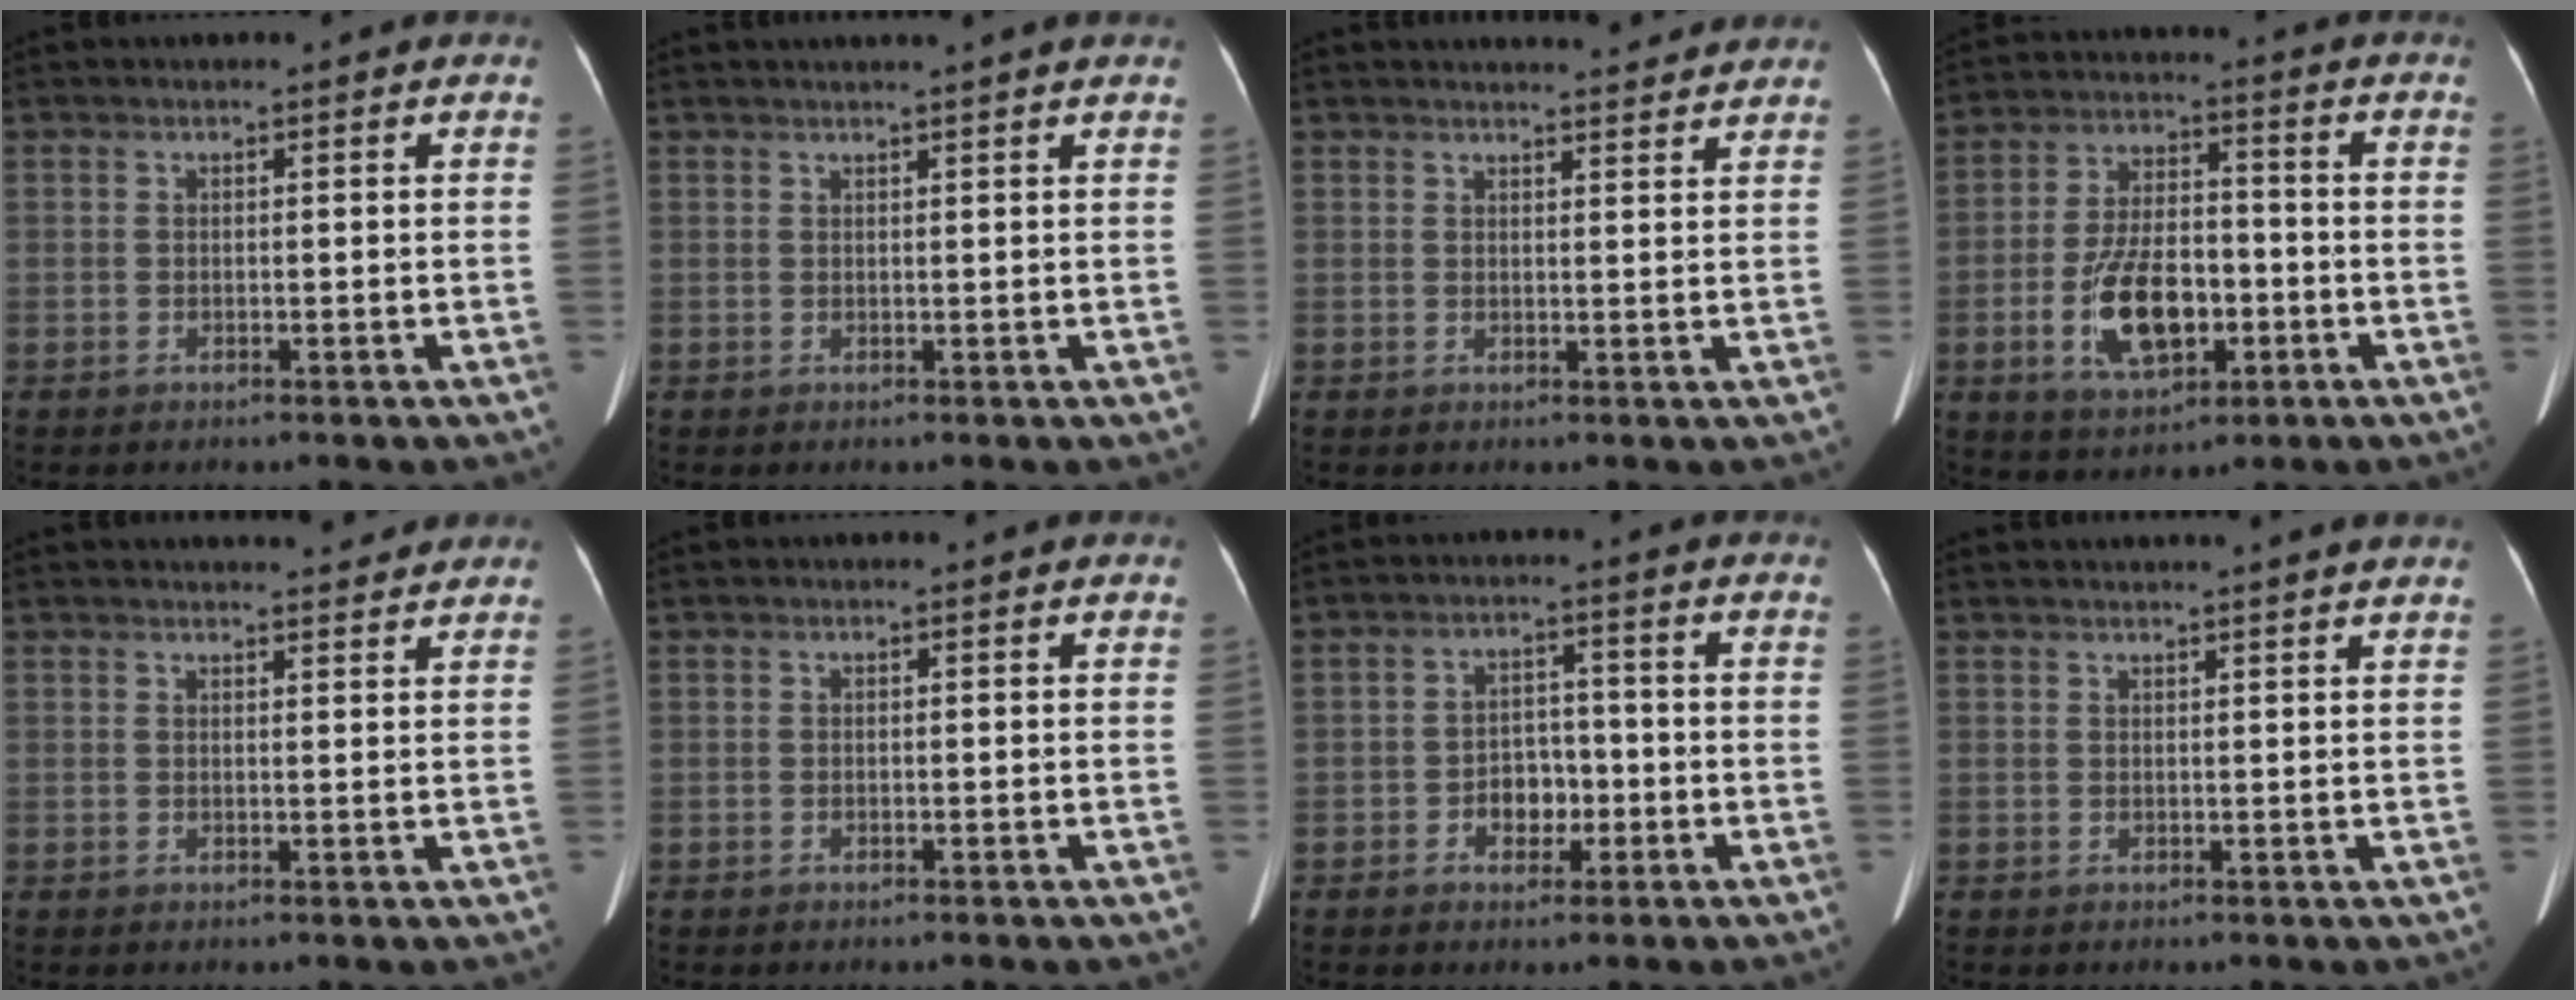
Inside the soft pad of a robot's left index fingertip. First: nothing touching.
{"total": 4.1, "force": [3.6, -0.8, 1.8], "torque": [-0.022, 0.021, 0.043]}
{"total": 6.5, "force": [6.3, 0.3, 1.5], "torque": [-0.020, 0.008, 0.067]}
{"total": 11.6, "force": [-3.6, 5.7, 9.5], "torque": [-0.189, 0.006, -0.058]}
{"total": 4.5, "force": [4.4, 0.3, 1.1], "torque": [-0.017, 0.004, 0.049]}
{"total": 0.0}
{"total": 4.5, "force": [-1.6, 3.1, 2.8], "torque": [-0.046, 0.012, -0.024]}
{"total": 7.0, "force": [6.3, -0.6, 2.9], "torque": [-0.035, 0.019, 0.062]}